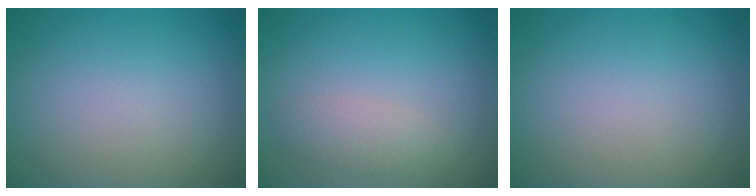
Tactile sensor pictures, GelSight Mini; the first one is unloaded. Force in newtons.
{"total": 2.1, "press": 2.0, "slide": 0.1}
{"total": 0.0}